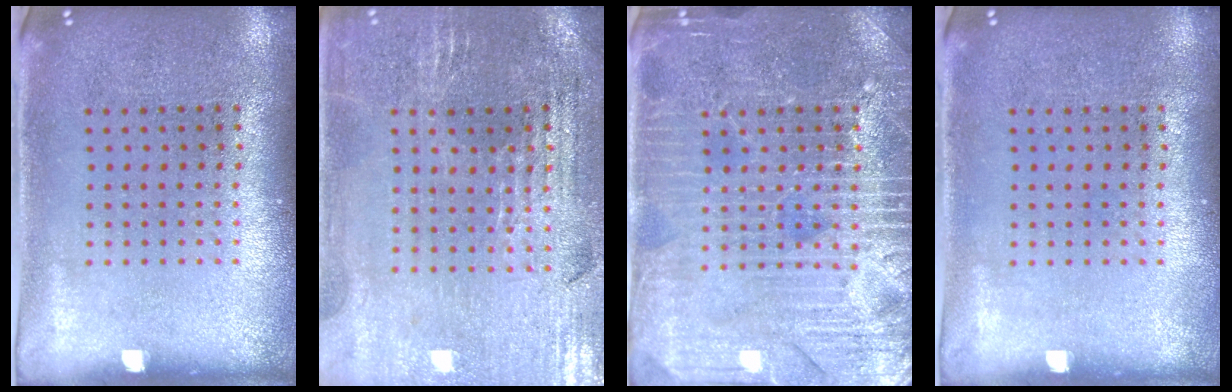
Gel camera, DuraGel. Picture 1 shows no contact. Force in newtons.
{"total": 1.8, "press": 1.7, "slide": 0.4}
{"total": 4.0, "press": 4.0, "slide": 0.7}
{"total": 0.0}